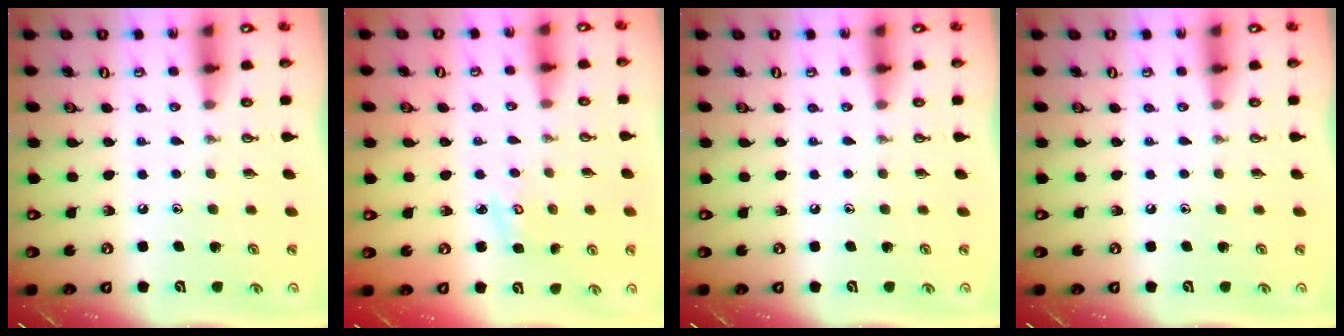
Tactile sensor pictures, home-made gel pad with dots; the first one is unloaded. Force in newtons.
{"total": 2.7, "press": 2.7, "slide": 0.3}
{"total": 0.0}
{"total": 0.0}